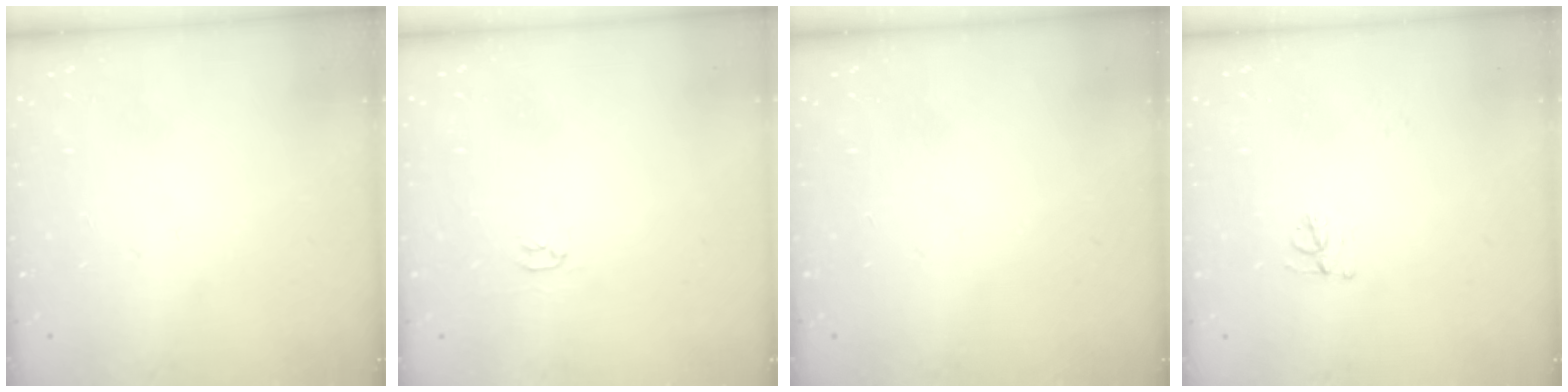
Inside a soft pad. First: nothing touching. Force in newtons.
{"total": 2.0, "press": 2.0, "slide": 0.3}
{"total": 0.0}
{"total": 4.7, "press": 4.6, "slide": 0.4}